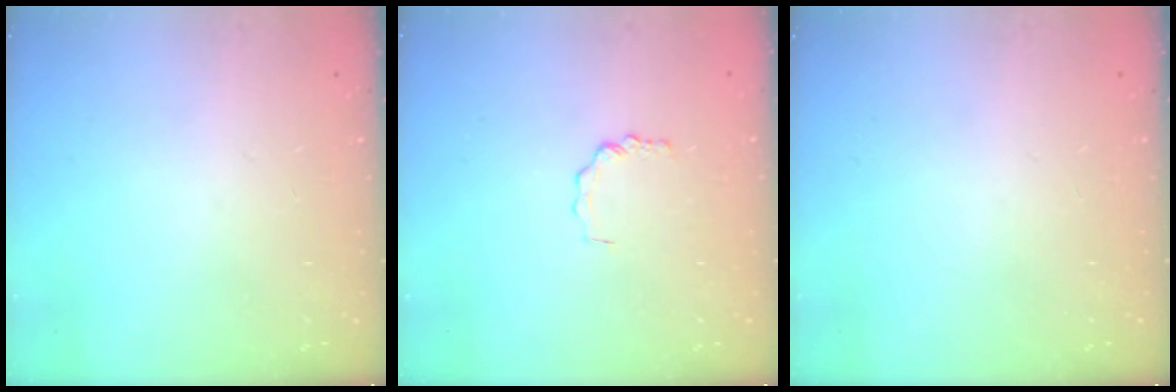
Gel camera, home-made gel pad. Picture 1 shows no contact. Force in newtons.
{"total": 1.8, "press": 1.8, "slide": 0.3}
{"total": 0.0}